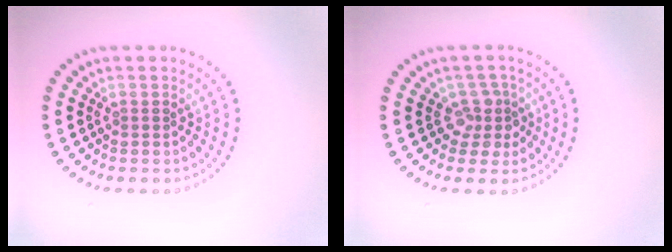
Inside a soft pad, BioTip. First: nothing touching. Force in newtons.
{"total": 2.5, "press": 1.8, "slide": 1.7}